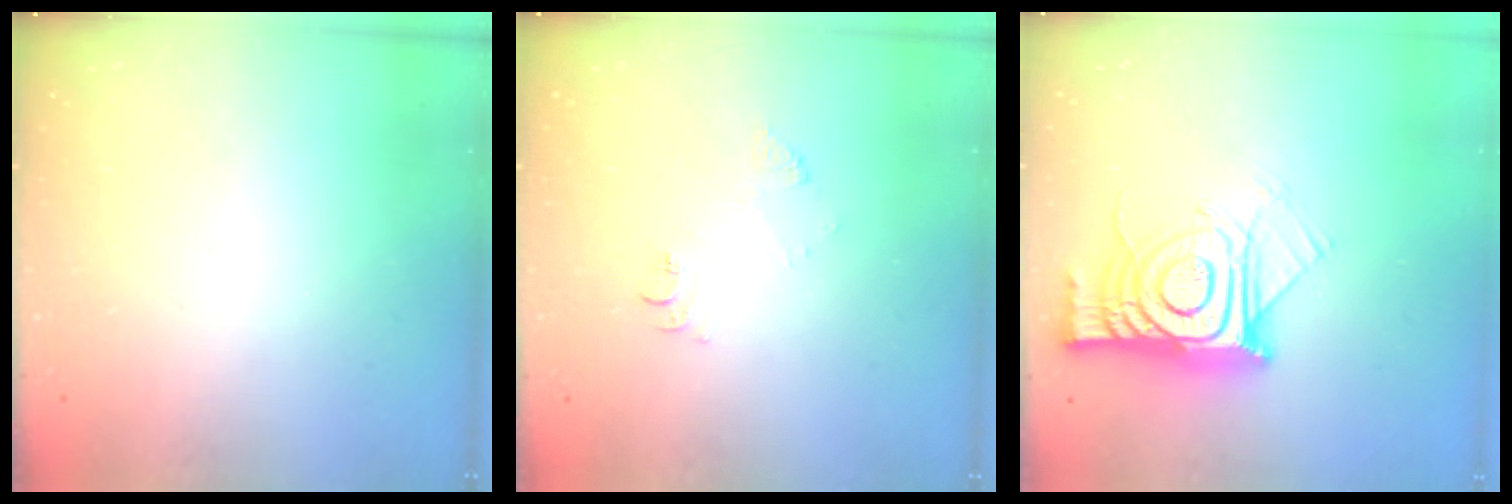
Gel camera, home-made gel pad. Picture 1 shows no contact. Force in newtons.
{"total": 6.4, "press": 6.4, "slide": 0.7}
{"total": 16.7, "press": 16.6, "slide": 1.8}